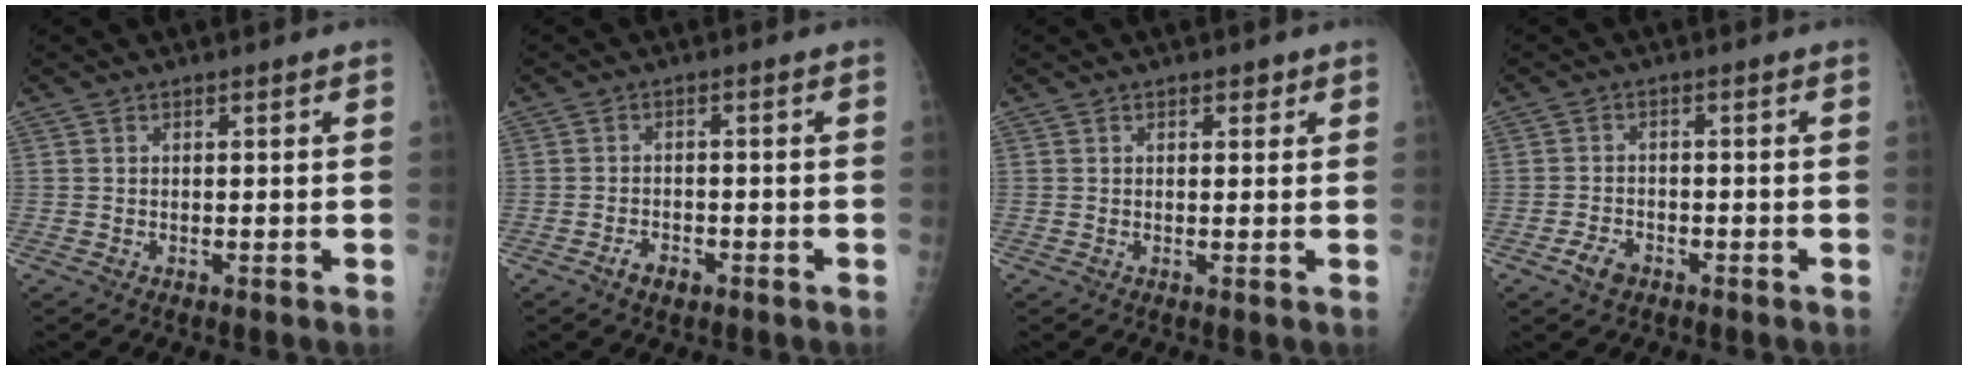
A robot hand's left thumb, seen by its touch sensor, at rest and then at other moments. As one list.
[{"total": 3.1, "force": [-1.9, 1.8, 1.7], "torque": [-0.024, 0.010, -0.029]}, {"total": 1.6, "force": [0.9, 1.0, 0.8], "torque": [0.002, -0.002, 0.008]}, {"total": 3.5, "force": [-2.1, 2.2, 1.7], "torque": [-0.028, 0.012, -0.035]}]